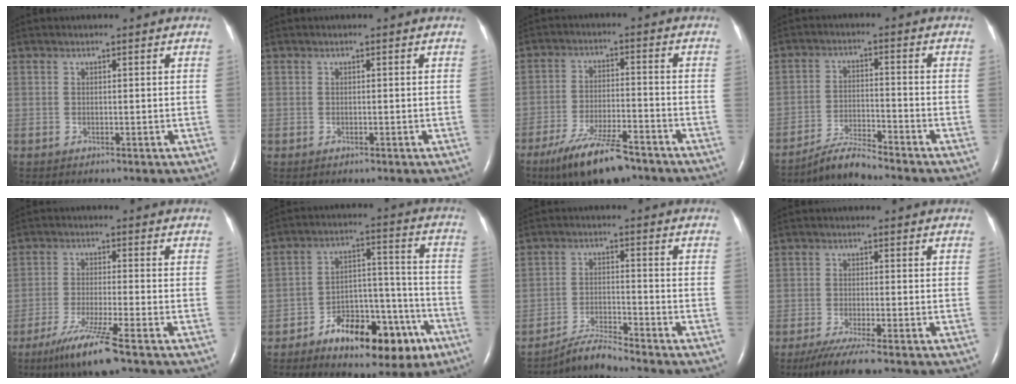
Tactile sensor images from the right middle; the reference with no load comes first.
{"total": 0.0}
{"total": 11.1, "force": [-8.1, 2.4, 7.2], "torque": [-0.136, -0.021, -0.140]}
{"total": 5.1, "force": [-4.9, -0.6, 1.2], "torque": [-0.025, -0.016, -0.092]}
{"total": 8.5, "force": [-5.7, -0.7, 6.3], "torque": [-0.124, -0.029, -0.106]}
{"total": 16.1, "force": [-9.2, 6.7, 11.4], "torque": [-0.157, 0.029, -0.132]}
{"total": 5.0, "force": [-4.8, -1.1, 0.9], "torque": [-0.023, -0.017, -0.089]}
{"total": 6.0, "force": [-4.5, -0.2, 4.0], "torque": [-0.070, -0.017, -0.080]}